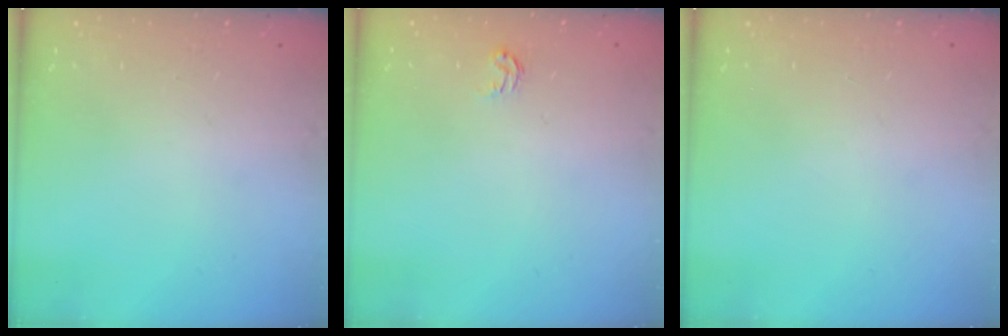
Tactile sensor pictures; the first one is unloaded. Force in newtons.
{"total": 3.1, "press": 3.1, "slide": 0.4}
{"total": 0.0}